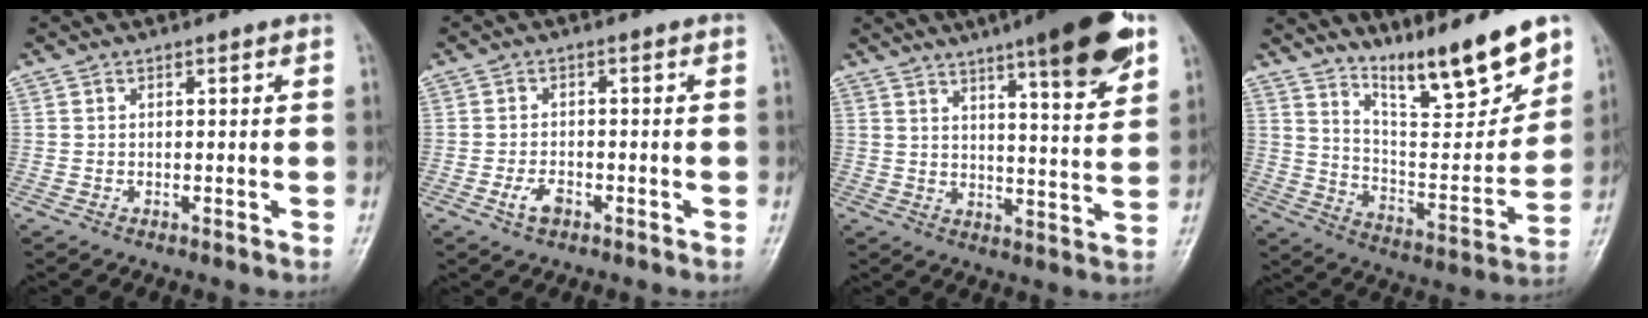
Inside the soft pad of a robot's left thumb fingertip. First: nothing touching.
{"total": 3.1, "force": [-1.6, 1.7, 2.0], "torque": [-0.041, 0.010, -0.027]}
{"total": 16.4, "force": [9.8, 2.8, 12.9], "torque": [-0.162, -0.043, 0.140]}
{"total": 16.8, "force": [12.9, 3.0, 10.4], "torque": [-0.128, -0.088, 0.224]}